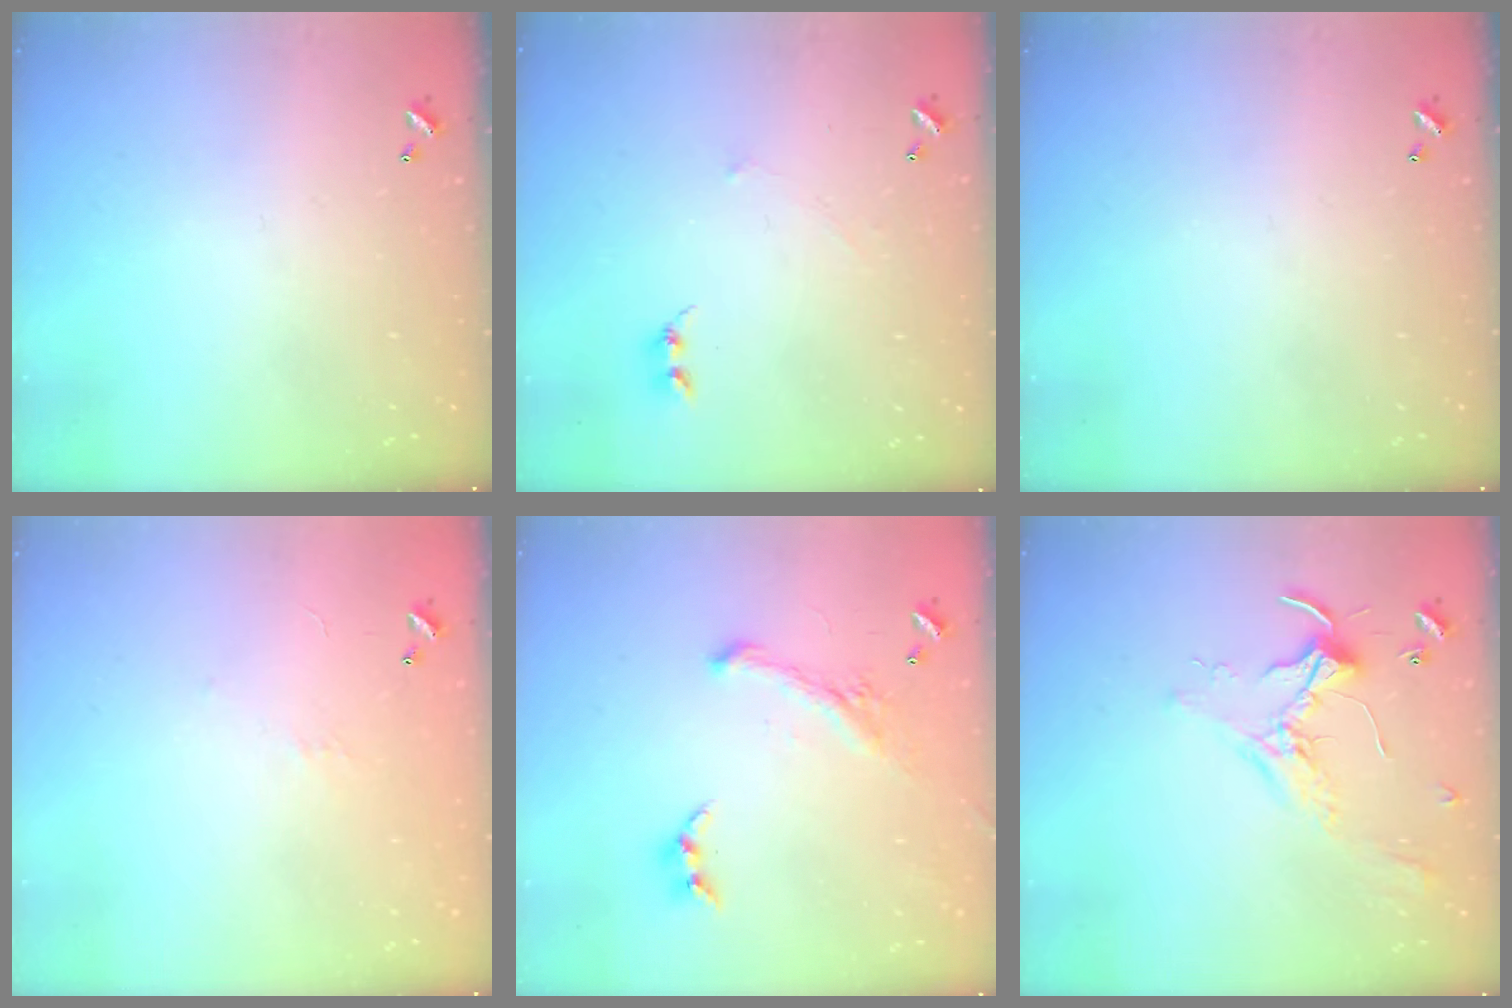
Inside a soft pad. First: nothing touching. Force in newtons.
{"total": 1.8, "press": 1.8, "slide": 0.5}
{"total": 0.0}
{"total": 6.0, "press": 6.0, "slide": 0.7}
{"total": 1.7, "press": 1.0, "slide": 1.3}
{"total": 2.1, "press": 2.1, "slide": 0.4}